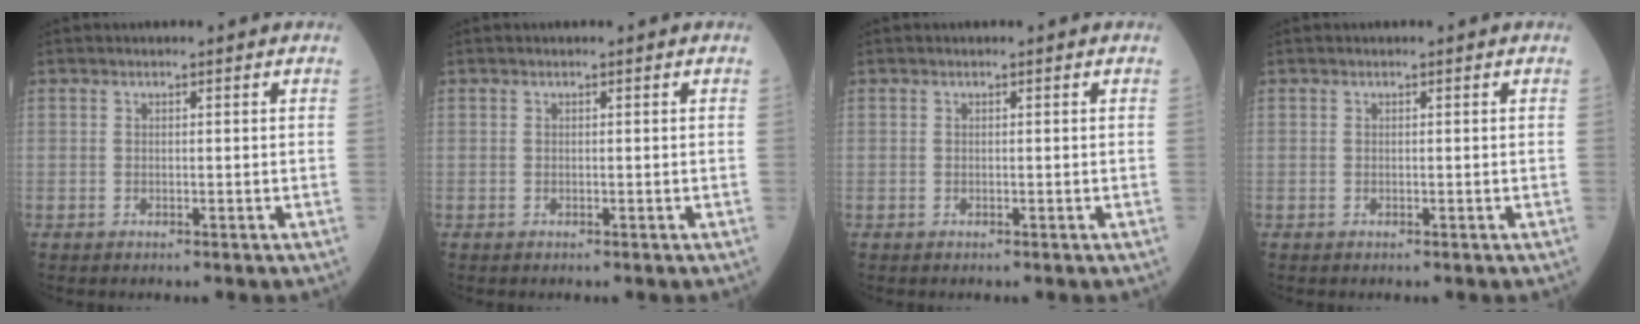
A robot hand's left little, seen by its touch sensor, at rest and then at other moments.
{"total": 0.0}
{"total": 0.0}
{"total": 0.0}